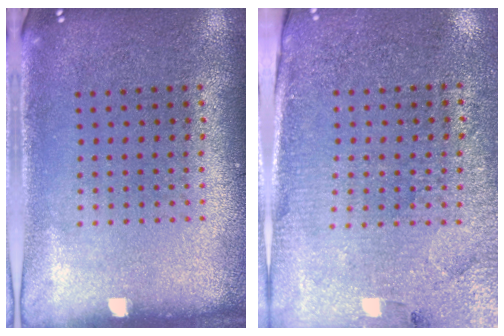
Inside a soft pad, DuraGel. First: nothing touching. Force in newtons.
{"total": 3.0, "press": 2.9, "slide": 0.9}